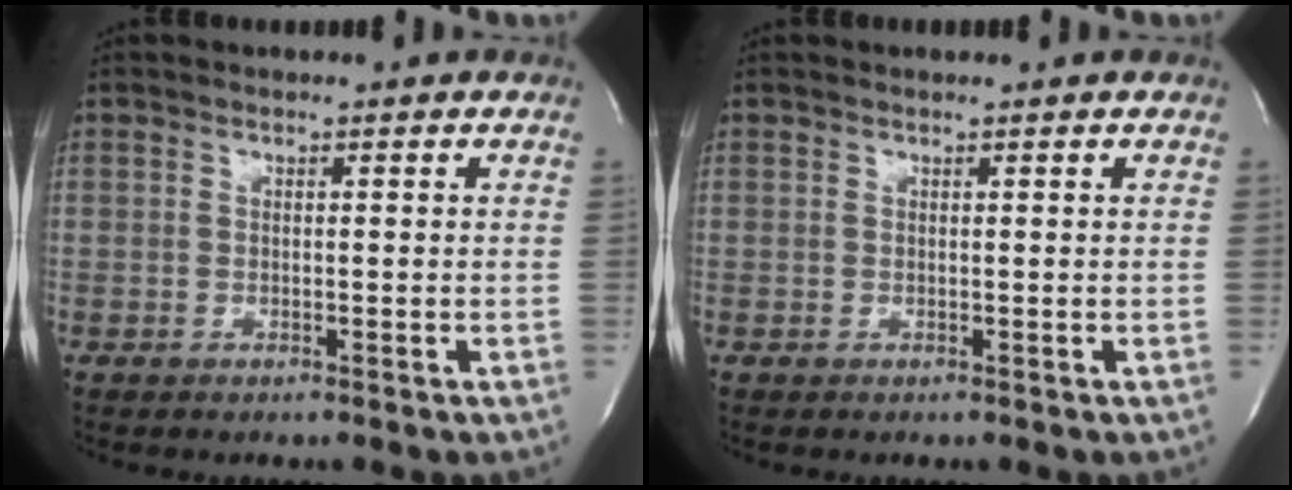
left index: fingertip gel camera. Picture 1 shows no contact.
{"total": 0.9, "force": [0.9, -0.2, 0.2], "torque": [-0.012, 0.000, 0.015]}